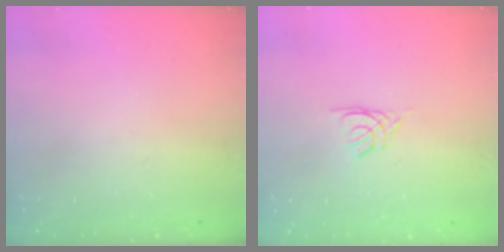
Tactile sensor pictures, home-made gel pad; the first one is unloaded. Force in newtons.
{"total": 2.6, "press": 2.6, "slide": 0.3}